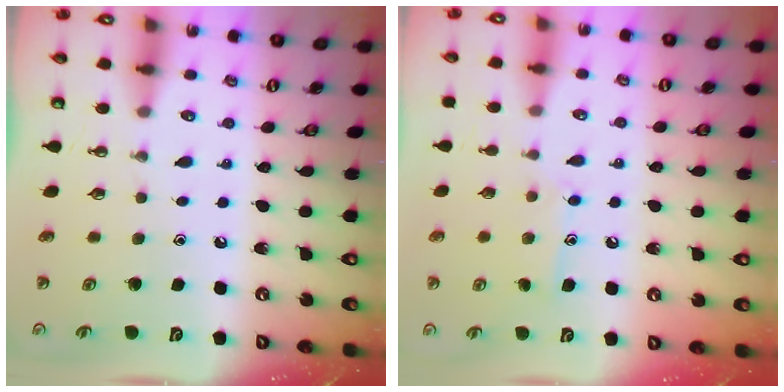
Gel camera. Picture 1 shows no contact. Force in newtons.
{"total": 8.3, "press": 8.3, "slide": 0.6}